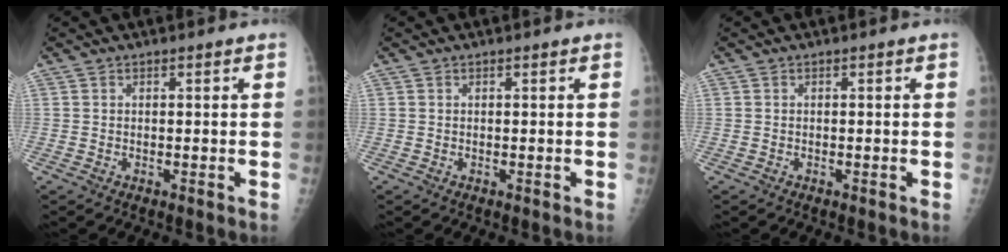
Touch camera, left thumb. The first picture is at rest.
{"total": 0.0}
{"total": 0.0}